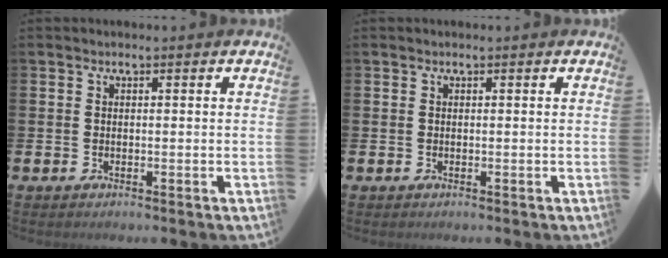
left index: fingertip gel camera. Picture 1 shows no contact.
{"total": 0.0}